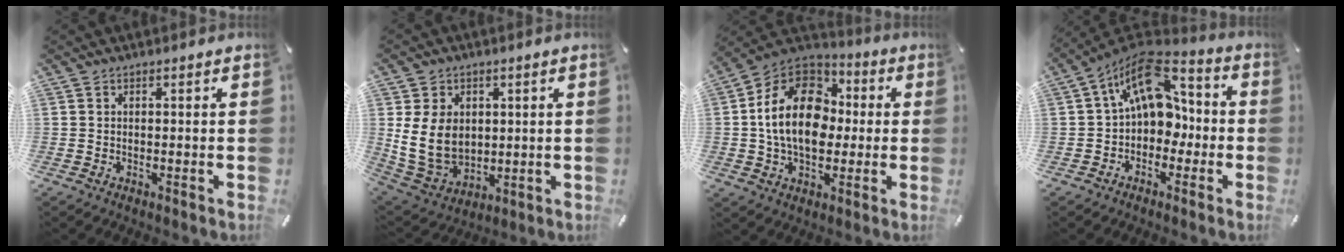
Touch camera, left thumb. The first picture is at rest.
{"total": 11.6, "force": [1.8, 9.4, 6.5], "torque": [-0.149, -0.006, 0.034]}
{"total": 18.4, "force": [-0.4, 13.6, 12.5], "torque": [-0.255, 0.020, -0.013]}
{"total": 16.1, "force": [4.0, 10.7, 11.4], "torque": [-0.197, -0.016, 0.067]}